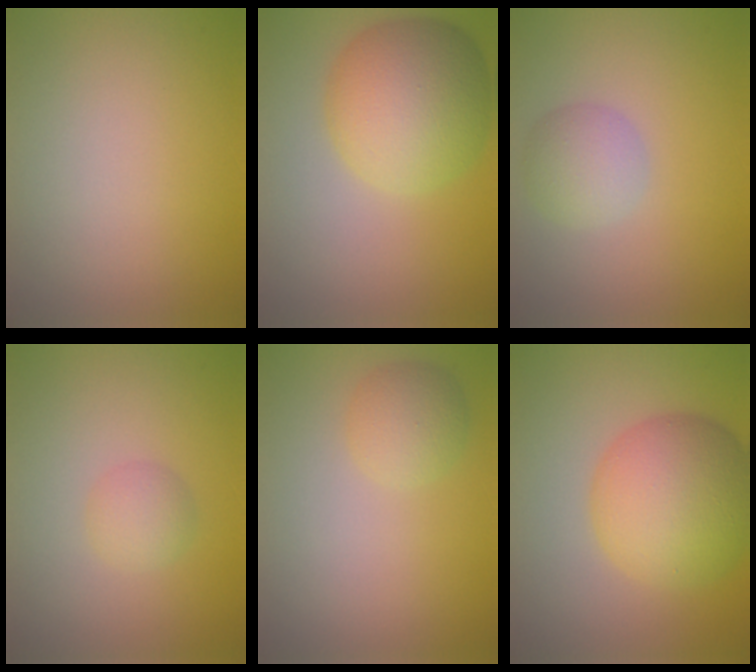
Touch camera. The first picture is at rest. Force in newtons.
{"total": 8.9, "press": 8.9, "slide": 0.2}
{"total": 2.9, "press": 2.9, "slide": 0.1}
{"total": 1.8, "press": 1.8, "slide": 0.0}
{"total": 2.5, "press": 2.5, "slide": 0.2}
{"total": 9.7, "press": 9.7, "slide": 0.3}